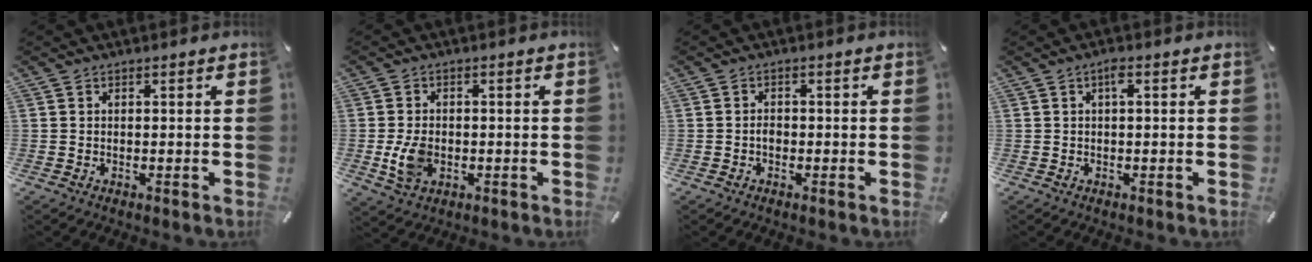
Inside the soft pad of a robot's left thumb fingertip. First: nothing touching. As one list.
[{"total": 6.3, "force": [-1.1, 4.5, 4.3], "torque": [-0.090, -0.004, -0.021]}, {"total": 1.6, "force": [-0.5, 1.0, 1.1], "torque": [-0.024, 0.002, -0.010]}, {"total": 2.0, "force": [0.4, 0.4, 1.9], "torque": [-0.038, 0.005, 0.004]}]